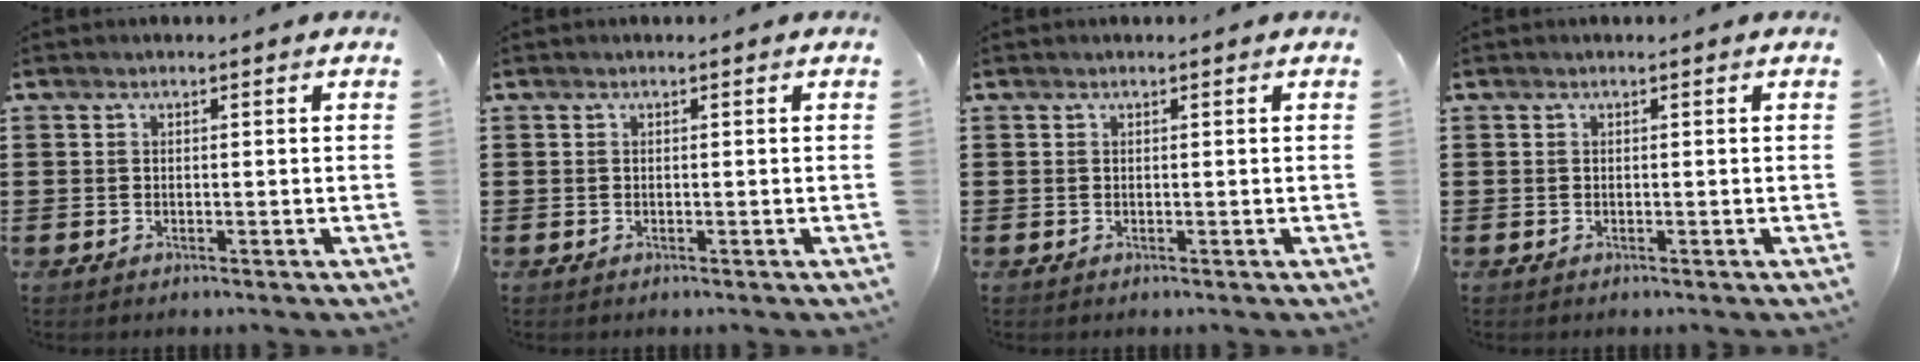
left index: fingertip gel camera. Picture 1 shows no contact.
{"total": 0.0}
{"total": 0.0}
{"total": 0.0}